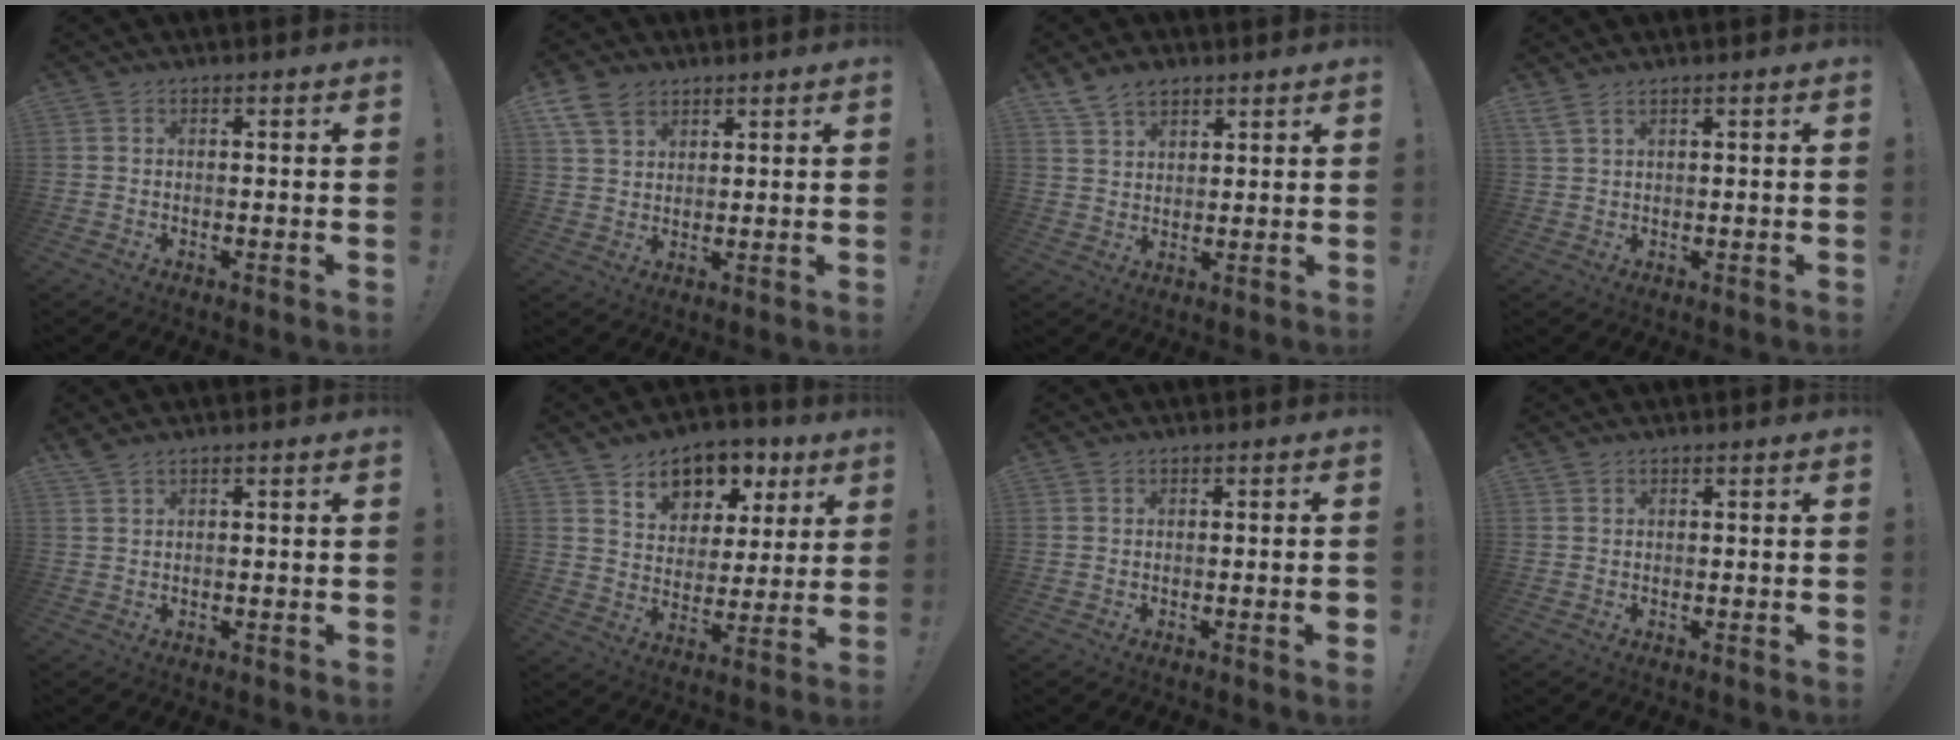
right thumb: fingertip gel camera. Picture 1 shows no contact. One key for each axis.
{"total": 7.9, "fx": 5.0, "fy": 5.2, "fz": 3.3, "tx": -0.066, "ty": -0.016, "tz": 0.102}
{"total": 6.5, "fx": 5.2, "fy": 3.3, "fz": 2.2, "tx": -0.043, "ty": -0.025, "tz": 0.100}
{"total": 2.7, "fx": 2.0, "fy": 0.5, "fz": 1.8, "tx": -0.040, "ty": -0.006, "tz": 0.039}
{"total": 1.7, "fx": 1.4, "fy": 0.1, "fz": 0.8, "tx": -0.018, "ty": -0.006, "tz": 0.026}
{"total": 10.2, "fx": 6.3, "fy": 7.2, "fz": 3.5, "tx": -0.047, "ty": -0.043, "tz": 0.117}
{"total": 2.3, "fx": -0.6, "fy": 0.0, "fz": 2.3, "tx": -0.030, "ty": -0.005, "tz": -0.011}
{"total": 0.0}